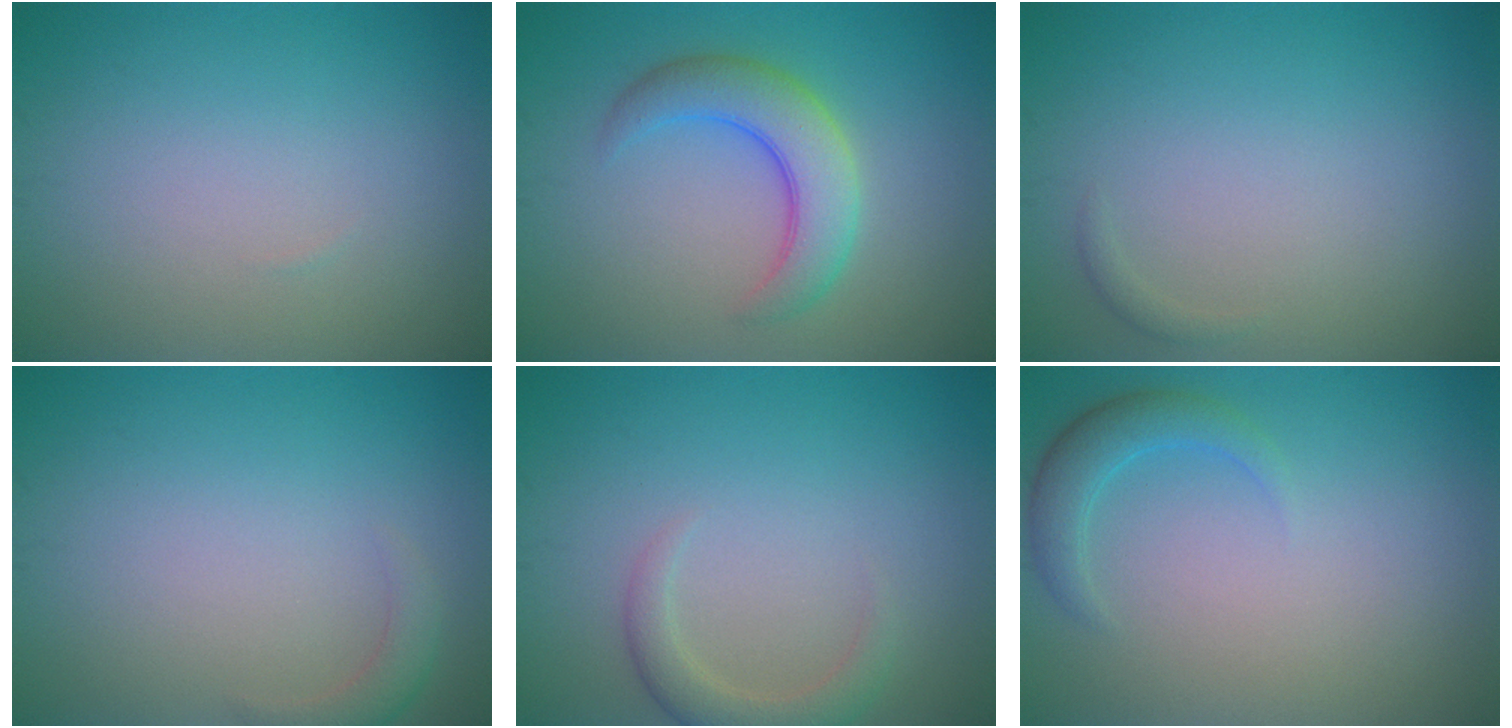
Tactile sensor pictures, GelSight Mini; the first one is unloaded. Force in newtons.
{"total": 5.1, "press": 5.1, "slide": 0.2}
{"total": 0.6, "press": 0.6, "slide": 0.0}
{"total": 1.6, "press": 1.6, "slide": 0.3}
{"total": 2.4, "press": 2.4, "slide": 0.3}
{"total": 2.4, "press": 2.4, "slide": 0.1}